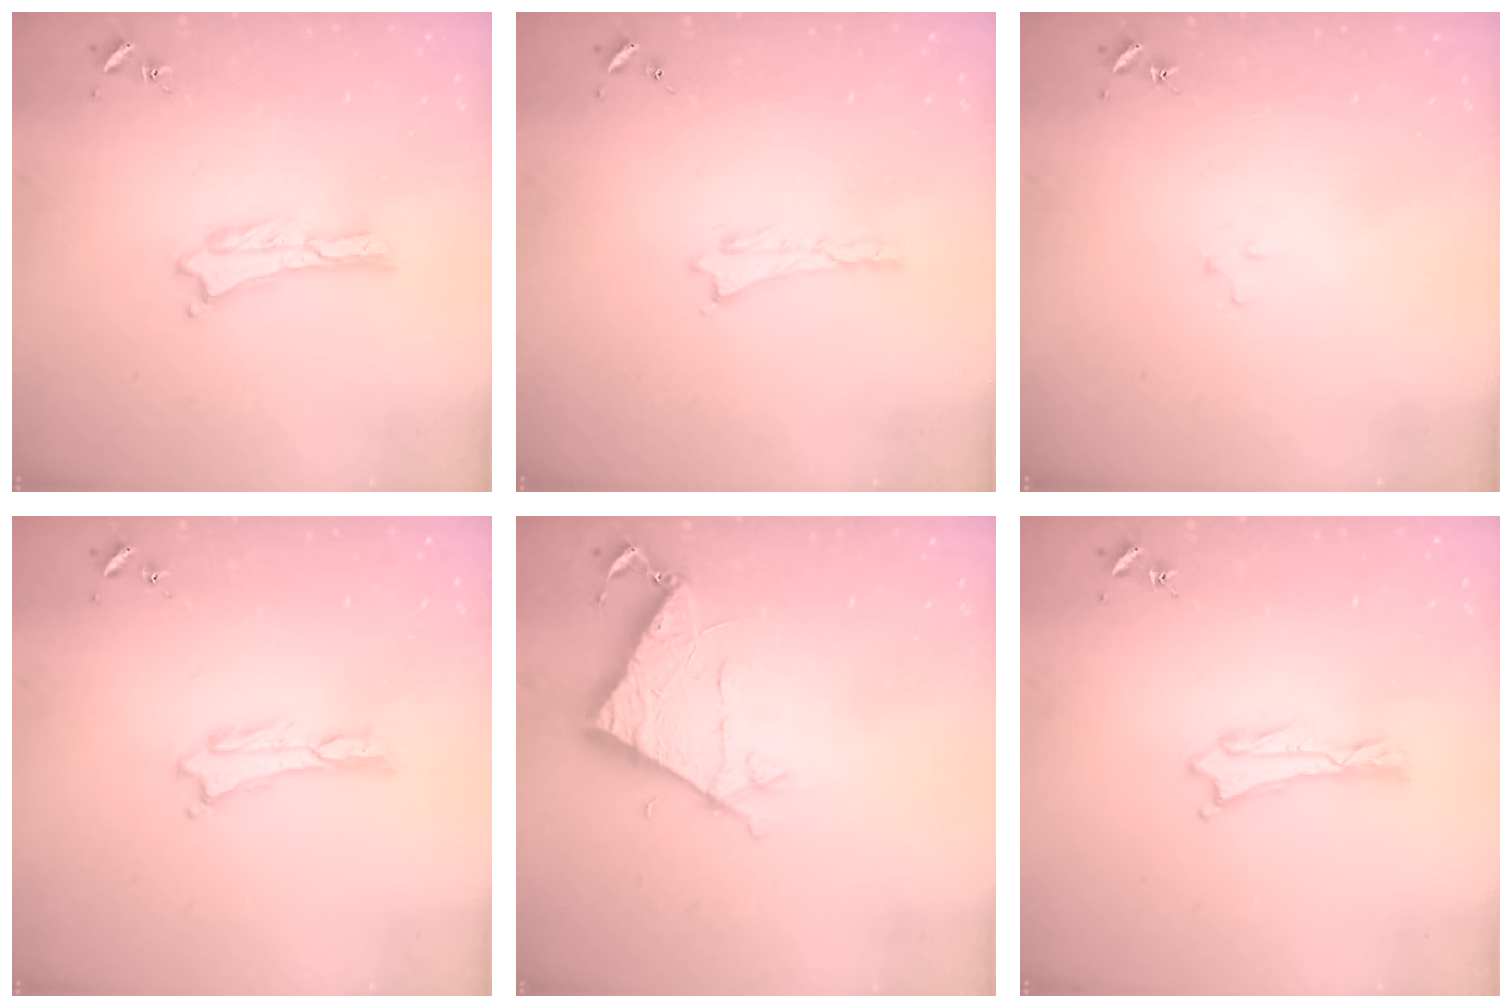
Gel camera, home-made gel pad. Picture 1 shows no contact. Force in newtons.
{"total": 0.0}
{"total": 1.8, "press": 1.8, "slide": 0.1}
{"total": 0.0}
{"total": 8.3, "press": 8.3, "slide": 0.6}
{"total": 0.6, "press": 0.6, "slide": 0.1}